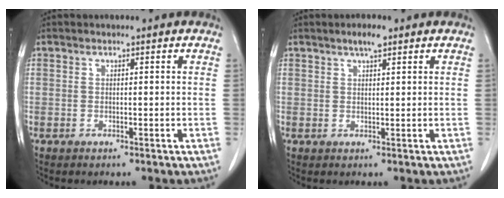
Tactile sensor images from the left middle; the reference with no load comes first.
{"total": 2.3, "force": [1.6, 0.5, 1.6], "torque": [-0.032, 0.003, 0.027]}